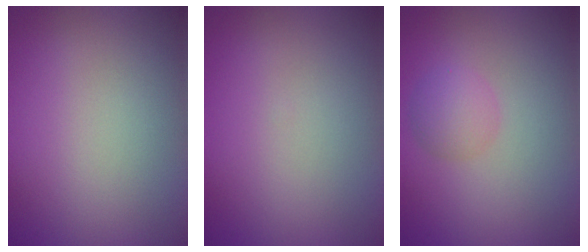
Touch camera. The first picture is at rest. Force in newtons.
{"total": 0.0}
{"total": 2.1, "press": 2.1, "slide": 0.0}